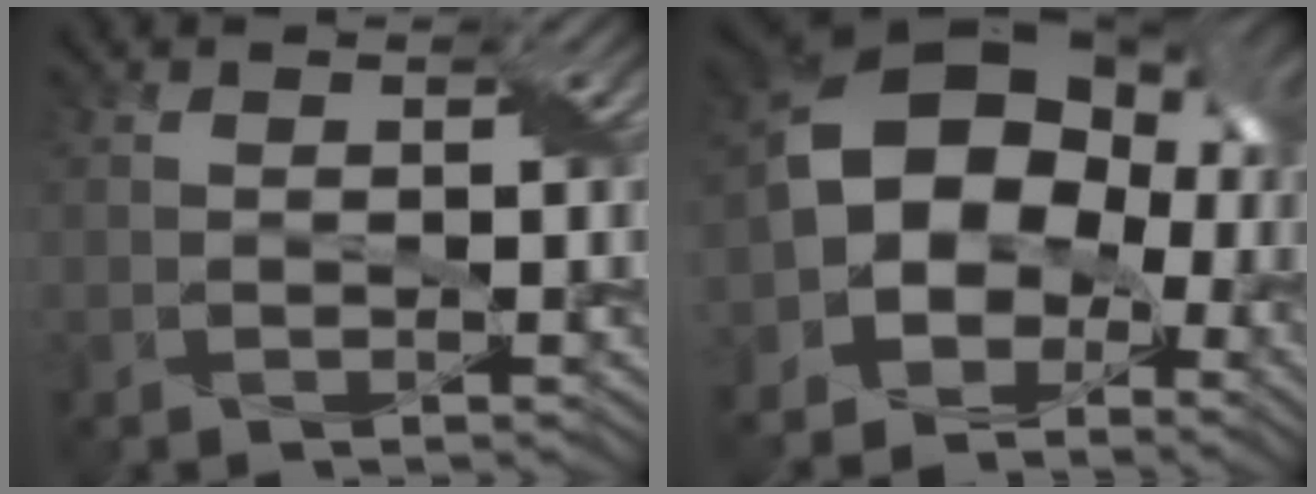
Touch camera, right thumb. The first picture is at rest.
{"total": 15.7, "force": [-2.6, 12.5, 9.2], "torque": [-0.167, -0.014, -0.048]}